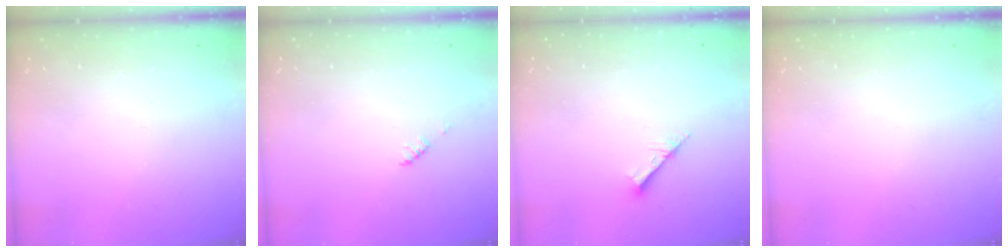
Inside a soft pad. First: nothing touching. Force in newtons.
{"total": 1.2, "press": 1.2, "slide": 0.2}
{"total": 1.7, "press": 1.6, "slide": 0.1}
{"total": 0.0}